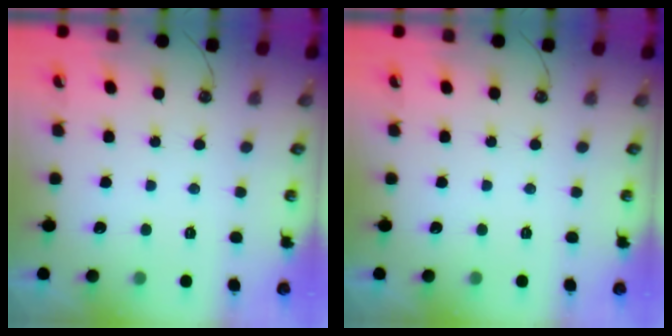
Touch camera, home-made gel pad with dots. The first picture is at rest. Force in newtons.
{"total": 0.0}